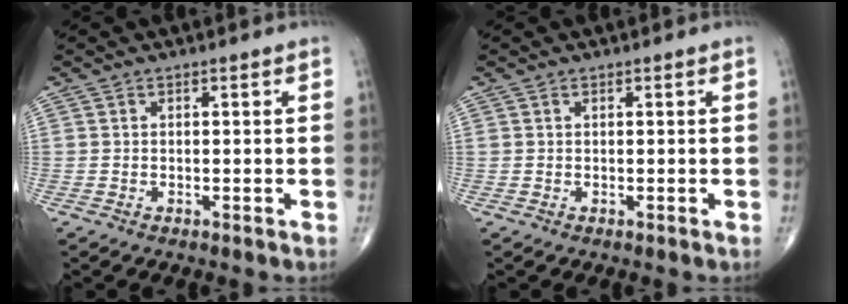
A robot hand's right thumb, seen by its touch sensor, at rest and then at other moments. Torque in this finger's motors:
{"motor_torque": [-0.21, -0.03, -0.14, 0.02, 0.01]}